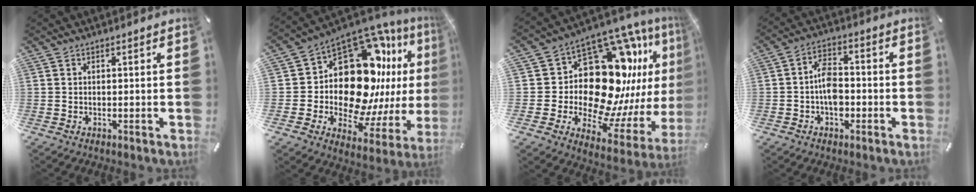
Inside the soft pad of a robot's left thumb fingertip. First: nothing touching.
{"total": 21.8, "force": [4.8, 13.8, 16.2], "torque": [-0.284, -0.075, 0.089]}
{"total": 22.2, "force": [7.2, 15.0, 14.7], "torque": [-0.228, -0.107, 0.153]}
{"total": 7.1, "force": [-1.7, 4.6, 5.2], "torque": [-0.091, 0.011, -0.031]}